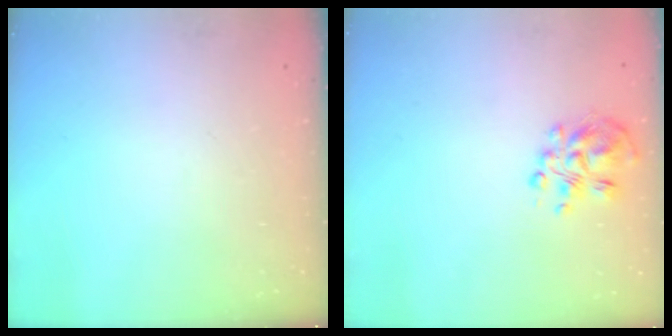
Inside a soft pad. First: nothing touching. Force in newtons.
{"total": 6.4, "press": 6.3, "slide": 1.2}